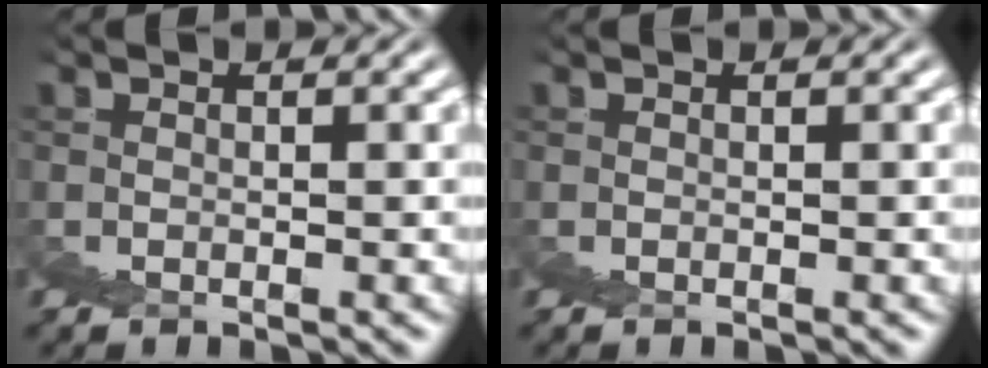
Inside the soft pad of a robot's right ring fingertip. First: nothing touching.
{"total": 0.0}